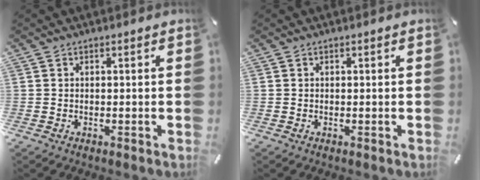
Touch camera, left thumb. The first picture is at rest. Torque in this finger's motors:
{"motor_torque": [-0.24, -0.24, 0.00, 0.00, 0.00]}